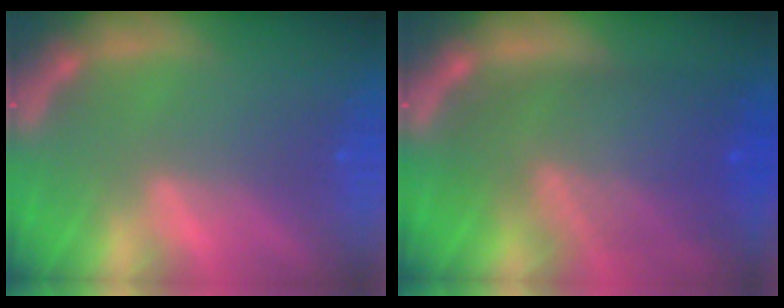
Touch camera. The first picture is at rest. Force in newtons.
{"total": 9.5}